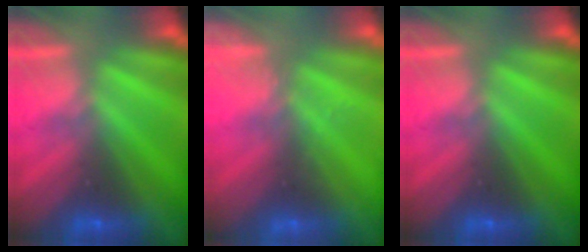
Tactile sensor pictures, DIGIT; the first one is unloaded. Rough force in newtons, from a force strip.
{"total": 2.3}
{"total": 0.0}